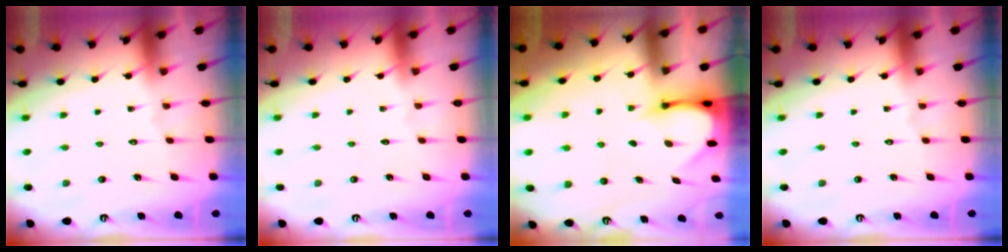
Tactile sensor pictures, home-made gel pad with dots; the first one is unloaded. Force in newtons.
{"total": 0.0}
{"total": 3.7, "press": 3.7, "slide": 0.3}
{"total": 0.0}